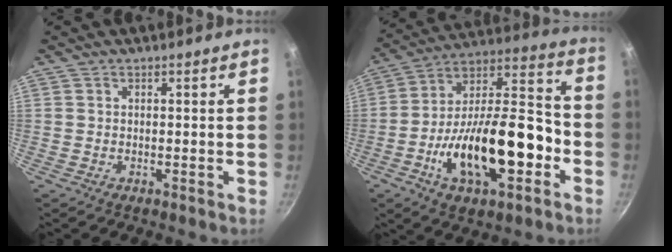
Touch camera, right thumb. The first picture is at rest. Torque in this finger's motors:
{"motor_torque": [2.48, 2.53, 1.84, -0.93, 0.22]}